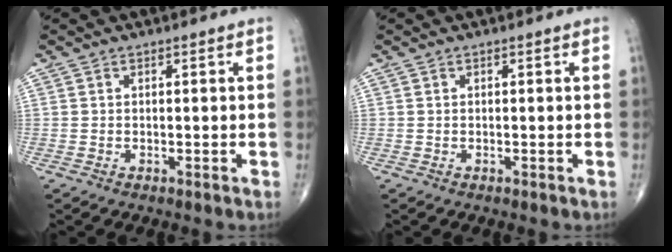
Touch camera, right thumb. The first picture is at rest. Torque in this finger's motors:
{"motor_torque": [-0.20, 0.20, -0.07, 0.07, 0.00]}